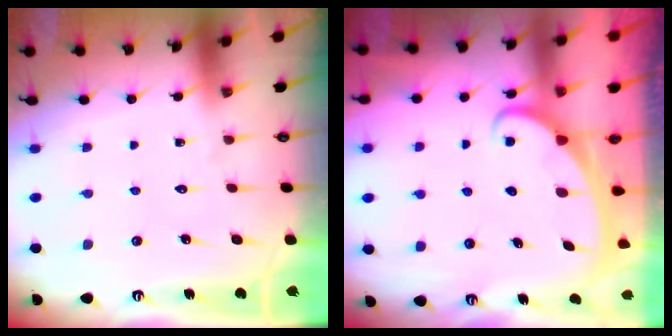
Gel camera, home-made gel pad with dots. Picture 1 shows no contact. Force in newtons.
{"total": 2.5, "press": 2.5, "slide": 0.3}